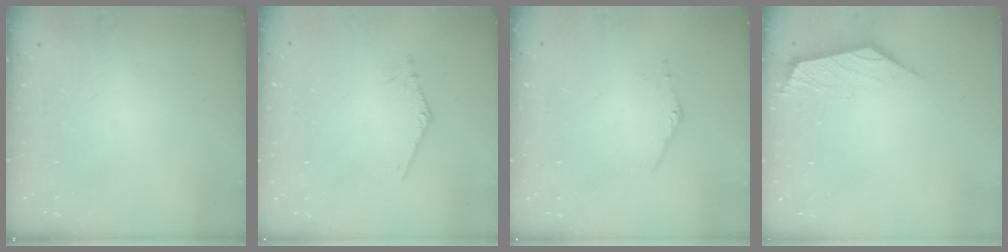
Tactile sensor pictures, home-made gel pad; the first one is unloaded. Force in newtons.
{"total": 0.6, "press": 0.5, "slide": 0.2}
{"total": 1.9, "press": 1.9, "slide": 0.1}
{"total": 2.8, "press": 2.7, "slide": 0.7}